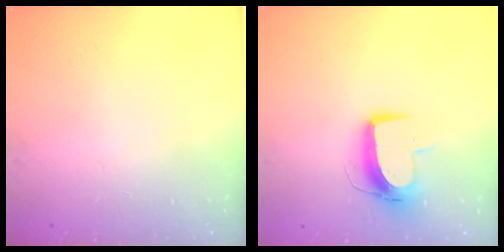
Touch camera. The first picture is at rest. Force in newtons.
{"total": 11.1, "press": 11.0, "slide": 1.2}